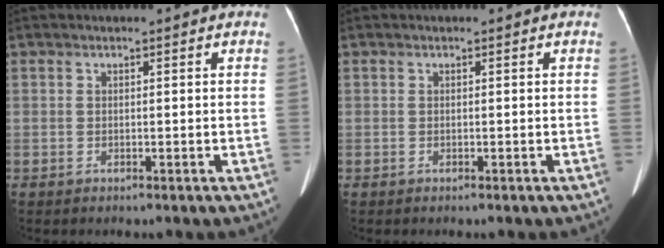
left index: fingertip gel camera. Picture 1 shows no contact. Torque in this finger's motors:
{"motor_torque": [0.01, 0.01, 0.00, 0.00]}